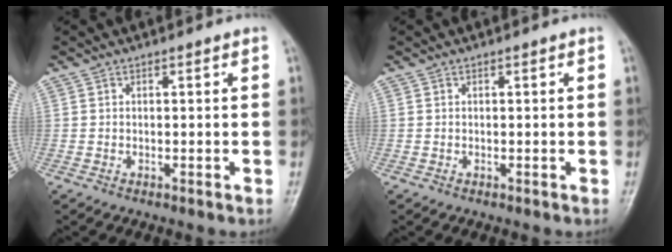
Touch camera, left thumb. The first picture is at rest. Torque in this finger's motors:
{"motor_torque": [0.00, 0.00, 0.02, -0.02, 0.00]}